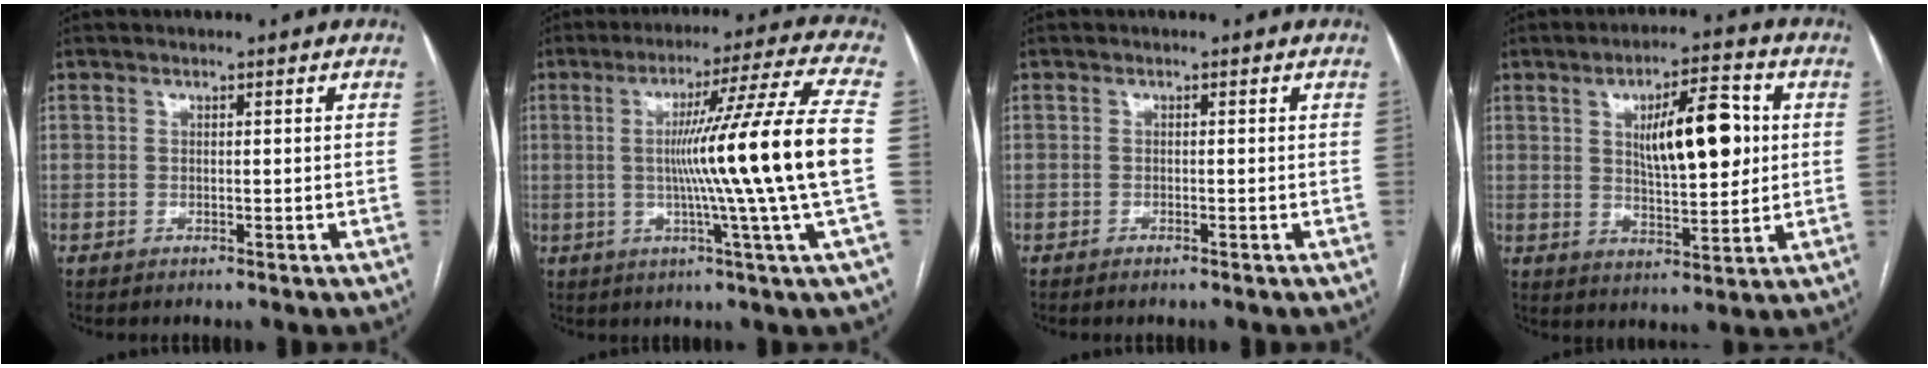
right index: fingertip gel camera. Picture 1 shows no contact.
{"total": 17.7, "force": [-0.6, -3.3, 17.3], "torque": [-0.258, -0.007, -0.020]}
{"total": 0.5, "force": [-0.4, 0.1, 0.3], "torque": [-0.010, -0.001, -0.005]}
{"total": 11.3, "force": [2.3, 3.2, 10.5], "torque": [-0.168, 0.010, 0.041]}